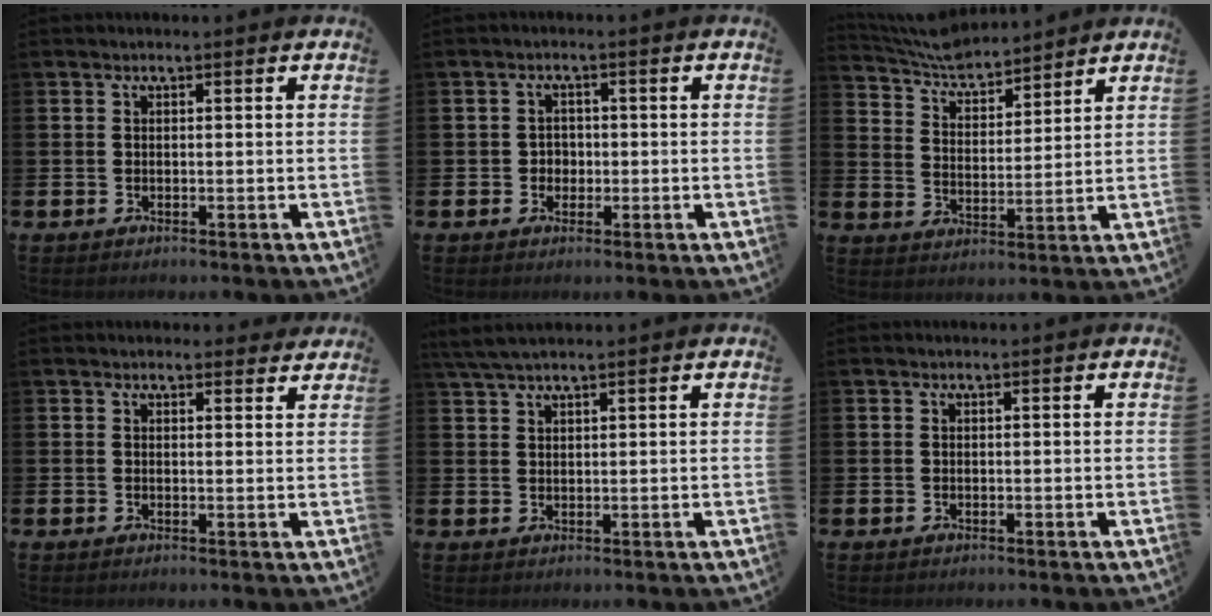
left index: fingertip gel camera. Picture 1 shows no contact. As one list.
[{"total": 1.9, "force": [-0.2, 1.8, 0.5], "torque": [-0.004, 0.003, -0.010]}, {"total": 5.8, "force": [5.6, 1.1, 0.6], "torque": [-0.041, -0.034, 0.099]}, {"total": 1.5, "force": [1.5, 0.5, 0.1], "torque": [0.008, -0.003, 0.024]}, {"total": 3.2, "force": [2.8, 0.5, 1.5], "torque": [-0.040, 0.001, 0.054]}, {"total": 0.0}]